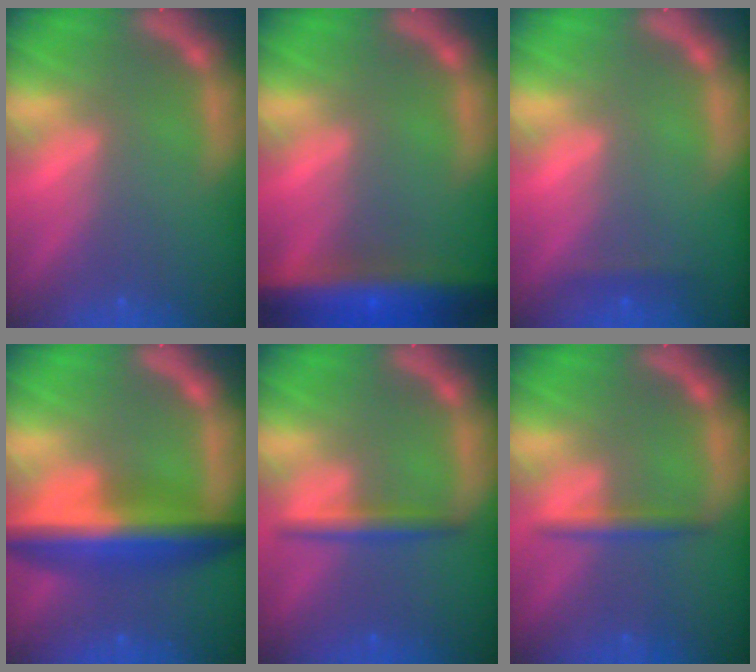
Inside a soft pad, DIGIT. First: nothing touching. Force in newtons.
{"total": 10.0}
{"total": 0.9}
{"total": 8.5}
{"total": 2.4}
{"total": 1.9}